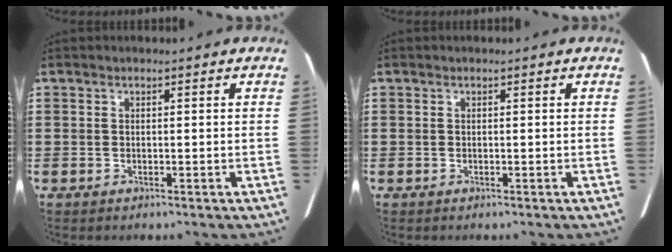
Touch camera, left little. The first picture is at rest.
{"total": 0.0}